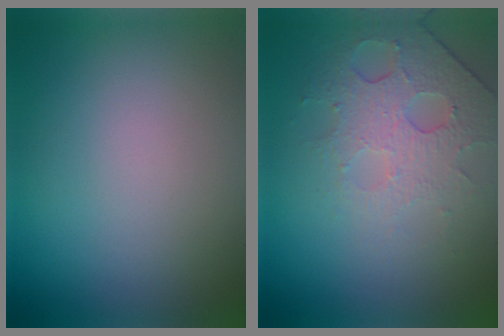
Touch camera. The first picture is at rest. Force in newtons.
{"total": 4.9, "press": 3.2, "slide": 3.7}